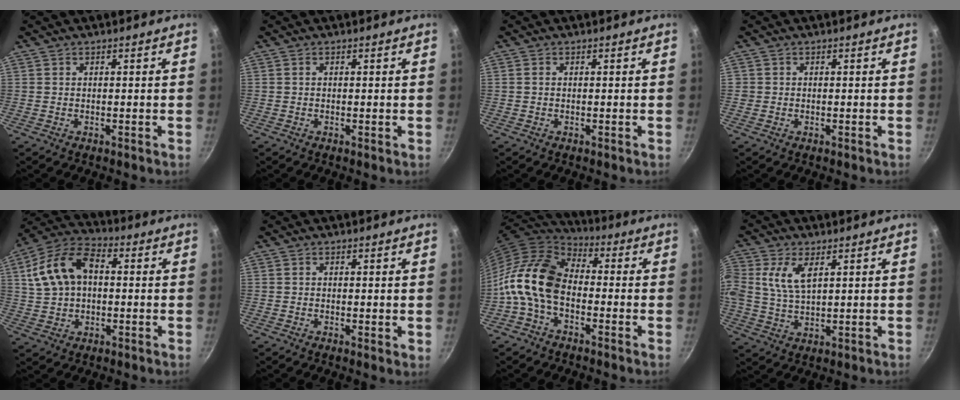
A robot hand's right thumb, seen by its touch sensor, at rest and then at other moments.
{"total": 0.5, "force": [0.1, 0.3, 0.4], "torque": [-0.007, 0.001, 0.001]}
{"total": 0.6, "force": [0.0, 0.5, 0.4], "torque": [-0.006, 0.004, 0.000]}
{"total": 0.8, "force": [-0.1, 0.7, 0.0], "torque": [-0.003, 0.000, -0.001]}
{"total": 14.4, "force": [2.4, 9.4, 10.5], "torque": [-0.186, 0.032, 0.032]}
{"total": 1.0, "force": [0.3, 0.4, 0.9], "torque": [-0.013, -0.002, 0.002]}
{"total": 13.9, "force": [-3.1, 8.9, 10.1], "torque": [-0.174, 0.042, -0.084]}
{"total": 7.6, "force": [2.5, 4.2, 5.8], "torque": [-0.120, -0.008, 0.049]}